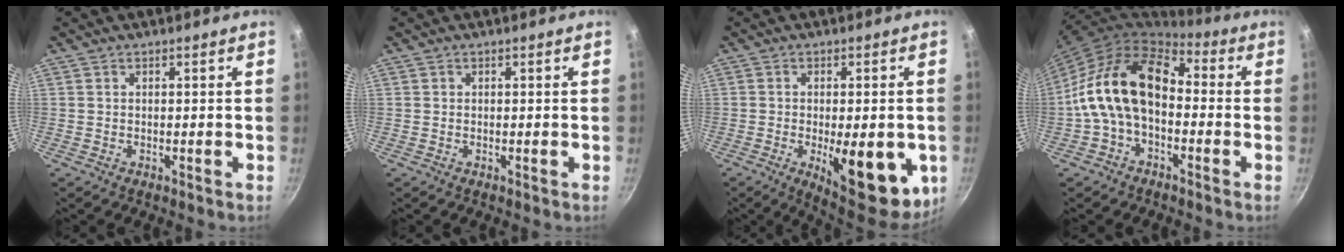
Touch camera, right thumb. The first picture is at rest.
{"total": 0.0}
{"total": 16.8, "force": [-4.2, 6.6, 14.9], "torque": [-0.161, -0.007, -0.044]}
{"total": 15.7, "force": [-1.1, 10.1, 11.9], "torque": [-0.193, 0.044, -0.038]}